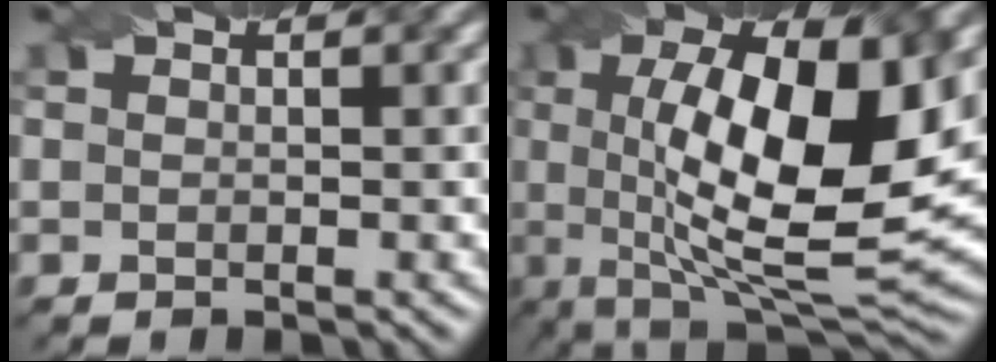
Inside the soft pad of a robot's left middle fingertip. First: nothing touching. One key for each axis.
{"total": 14.1, "fx": 1.7, "fy": 4.7, "fz": 13.1, "tx": -0.198, "ty": -0.006, "tz": 0.027}